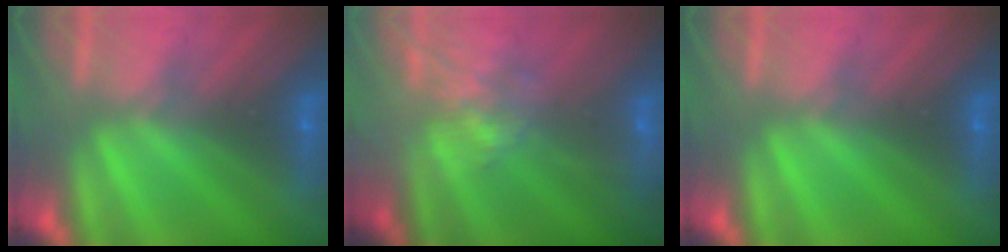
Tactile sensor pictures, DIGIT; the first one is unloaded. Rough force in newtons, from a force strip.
{"total": 9.1}
{"total": 0.0}